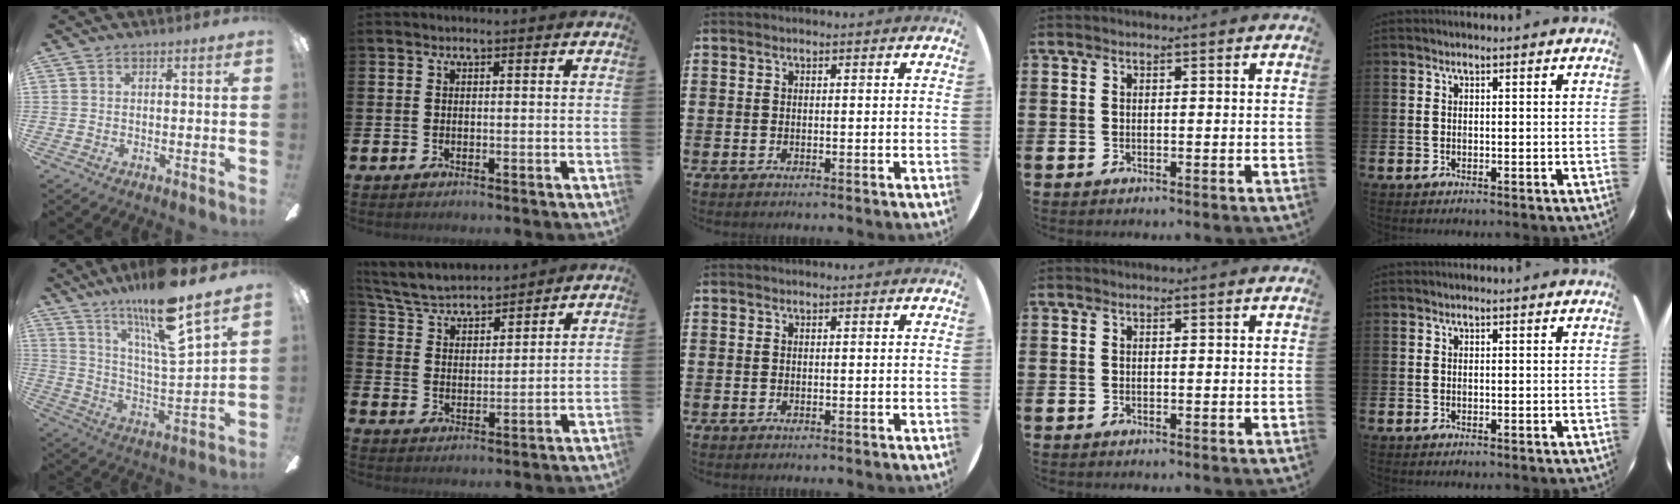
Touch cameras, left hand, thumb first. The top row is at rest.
{"thumb": {"total": 18.2, "force": [13.7, 2.1, 11.8], "torque": [-0.221, -0.082, 0.223]}, "index": {"total": 5.5, "force": [5.3, 1.0, 0.9], "torque": [-0.046, -0.035, 0.092]}}